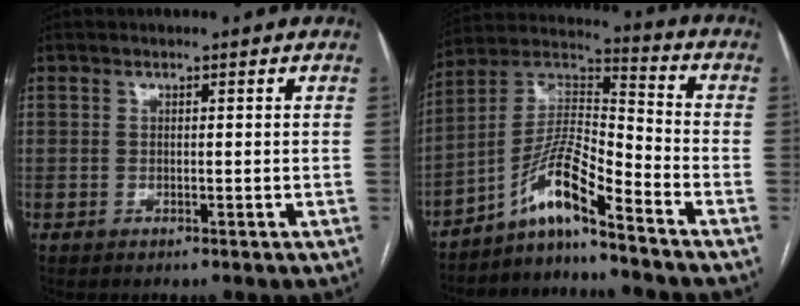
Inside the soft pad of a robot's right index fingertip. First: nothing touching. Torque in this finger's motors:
{"motor_torque": [1.12, -0.68, 0.44, 0.14]}